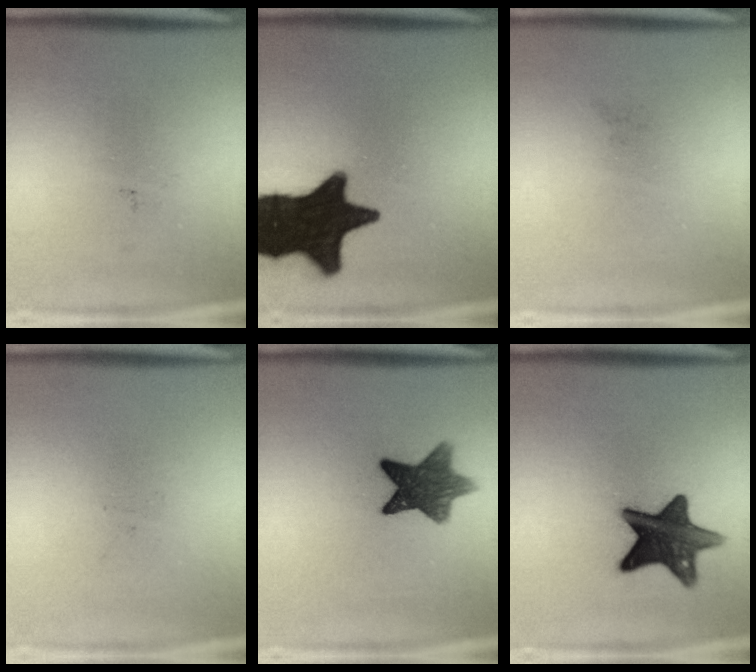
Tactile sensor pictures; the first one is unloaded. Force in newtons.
{"total": 19.2}
{"total": 0.0}
{"total": 0.0}
{"total": 9.8}
{"total": 12.5}